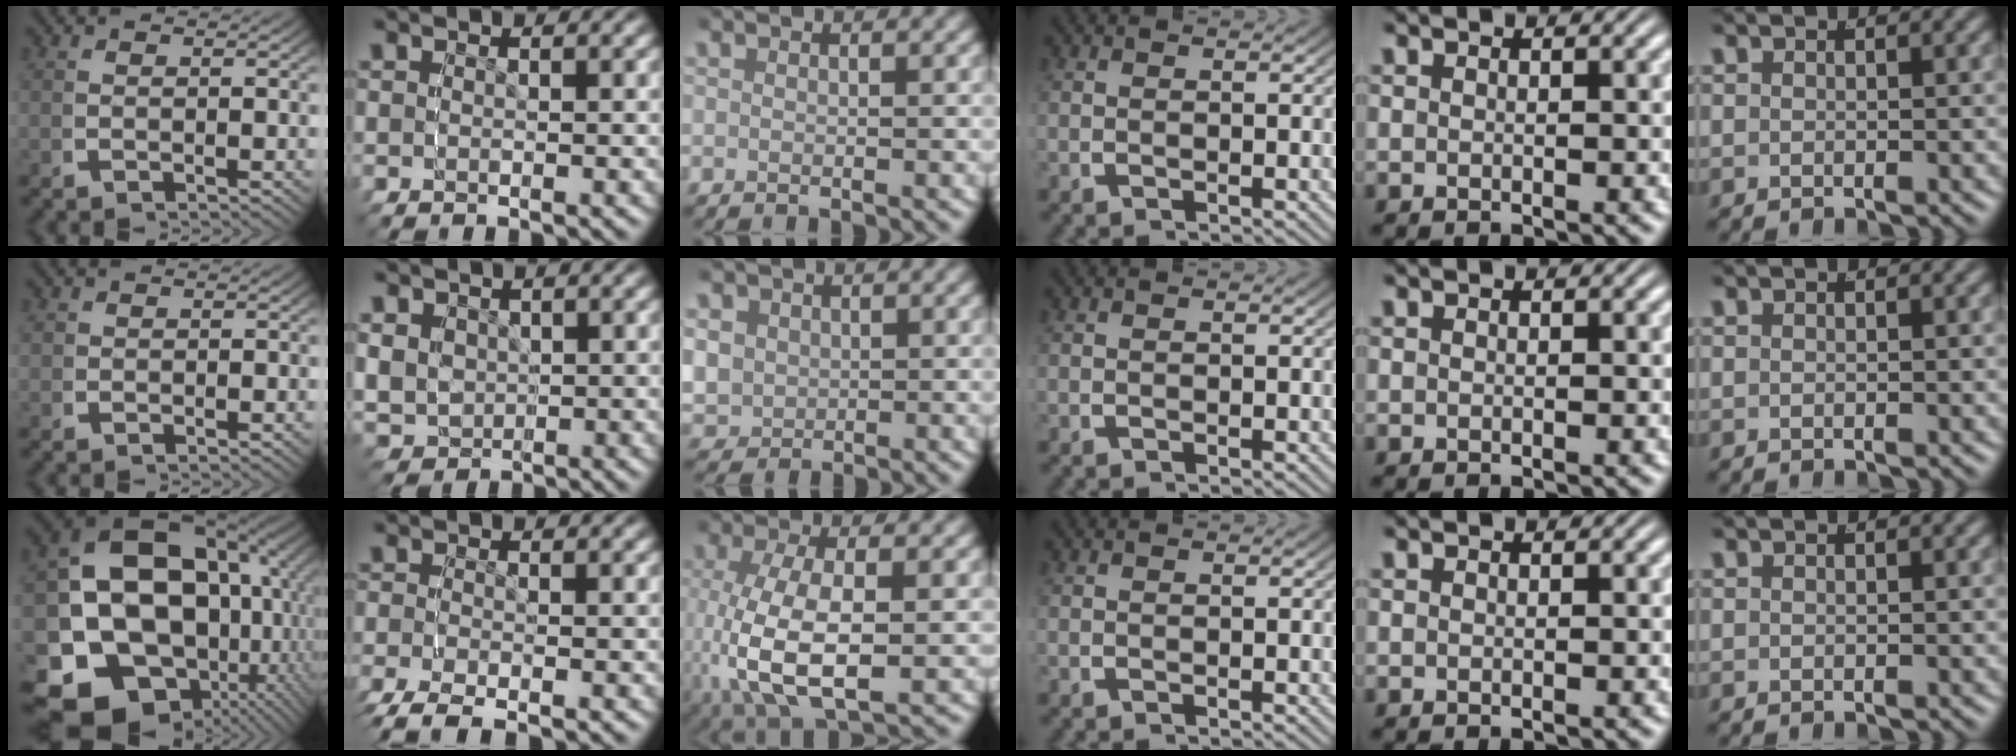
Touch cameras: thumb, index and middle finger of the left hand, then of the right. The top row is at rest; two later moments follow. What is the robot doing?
{"motion": "grasp_and_lifting", "object": "cloth"}